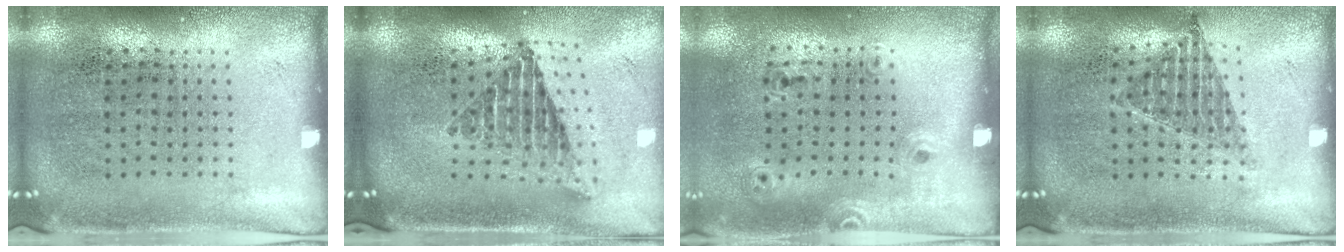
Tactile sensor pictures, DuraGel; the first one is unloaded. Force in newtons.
{"total": 2.4, "press": 1.7, "slide": 1.7}
{"total": 1.2, "press": 0.9, "slide": 0.8}
{"total": 0.9, "press": 0.8, "slide": 0.3}